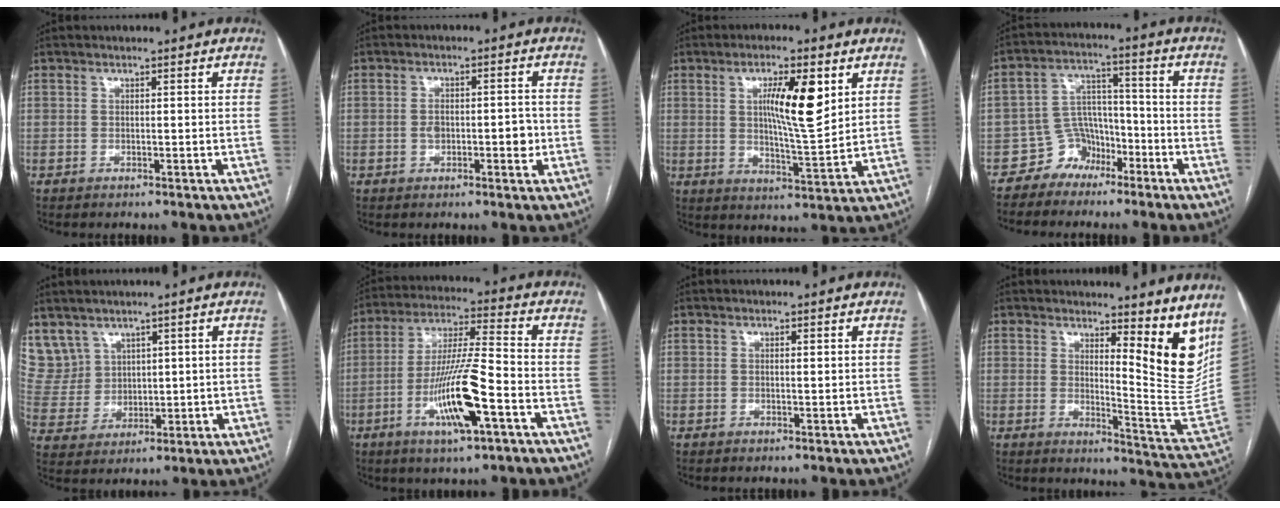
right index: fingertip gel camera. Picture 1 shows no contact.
{"total": 4.4, "force": [-0.7, 2.3, 3.7], "torque": [-0.061, 0.013, -0.009]}
{"total": 10.0, "force": [3.4, 1.5, 9.3], "torque": [-0.155, -0.006, 0.056]}
{"total": 6.4, "force": [-4.4, 4.5, 0.8], "torque": [-0.010, 0.026, -0.077]}
{"total": 9.1, "force": [6.0, 6.8, 1.0], "torque": [-0.040, 0.031, 0.143]}
{"total": 13.5, "force": [-5.1, 1.3, 12.5], "torque": [-0.244, -0.007, -0.090]}
{"total": 0.5, "force": [0.2, 0.1, 0.5], "torque": [-0.010, -0.002, 0.001]}
{"total": 11.9, "force": [8.7, 2.1, 7.8], "torque": [-0.085, -0.050, 0.105]}